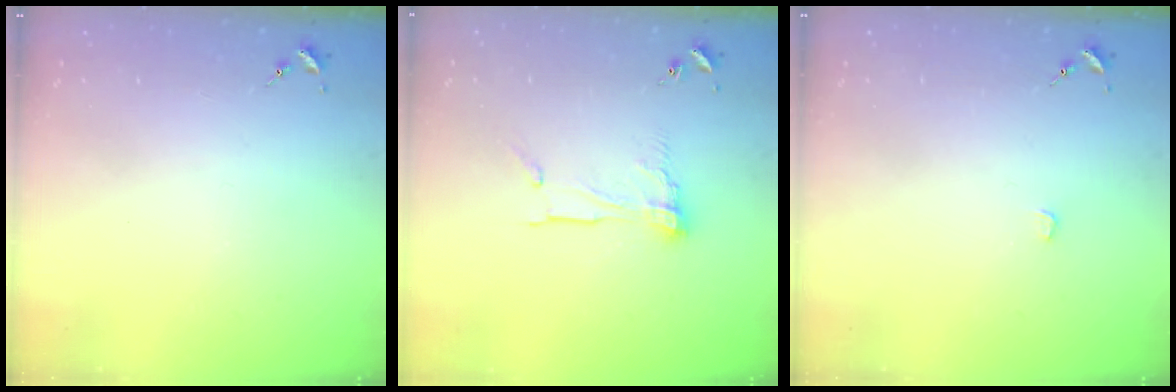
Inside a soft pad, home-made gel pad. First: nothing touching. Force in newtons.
{"total": 10.4, "press": 10.4, "slide": 1.0}
{"total": 0.8, "press": 0.8, "slide": 0.1}